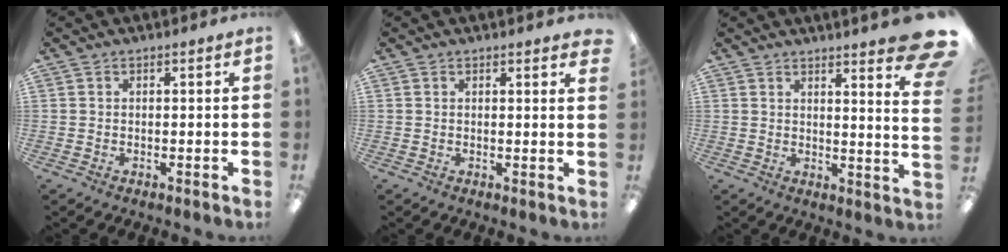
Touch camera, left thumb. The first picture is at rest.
{"total": 1.1, "force": [1.0, 0.0, 0.5], "torque": [0.004, -0.007, 0.014]}
{"total": 7.6, "force": [5.5, 0.5, 5.2], "torque": [-0.066, -0.052, 0.089]}